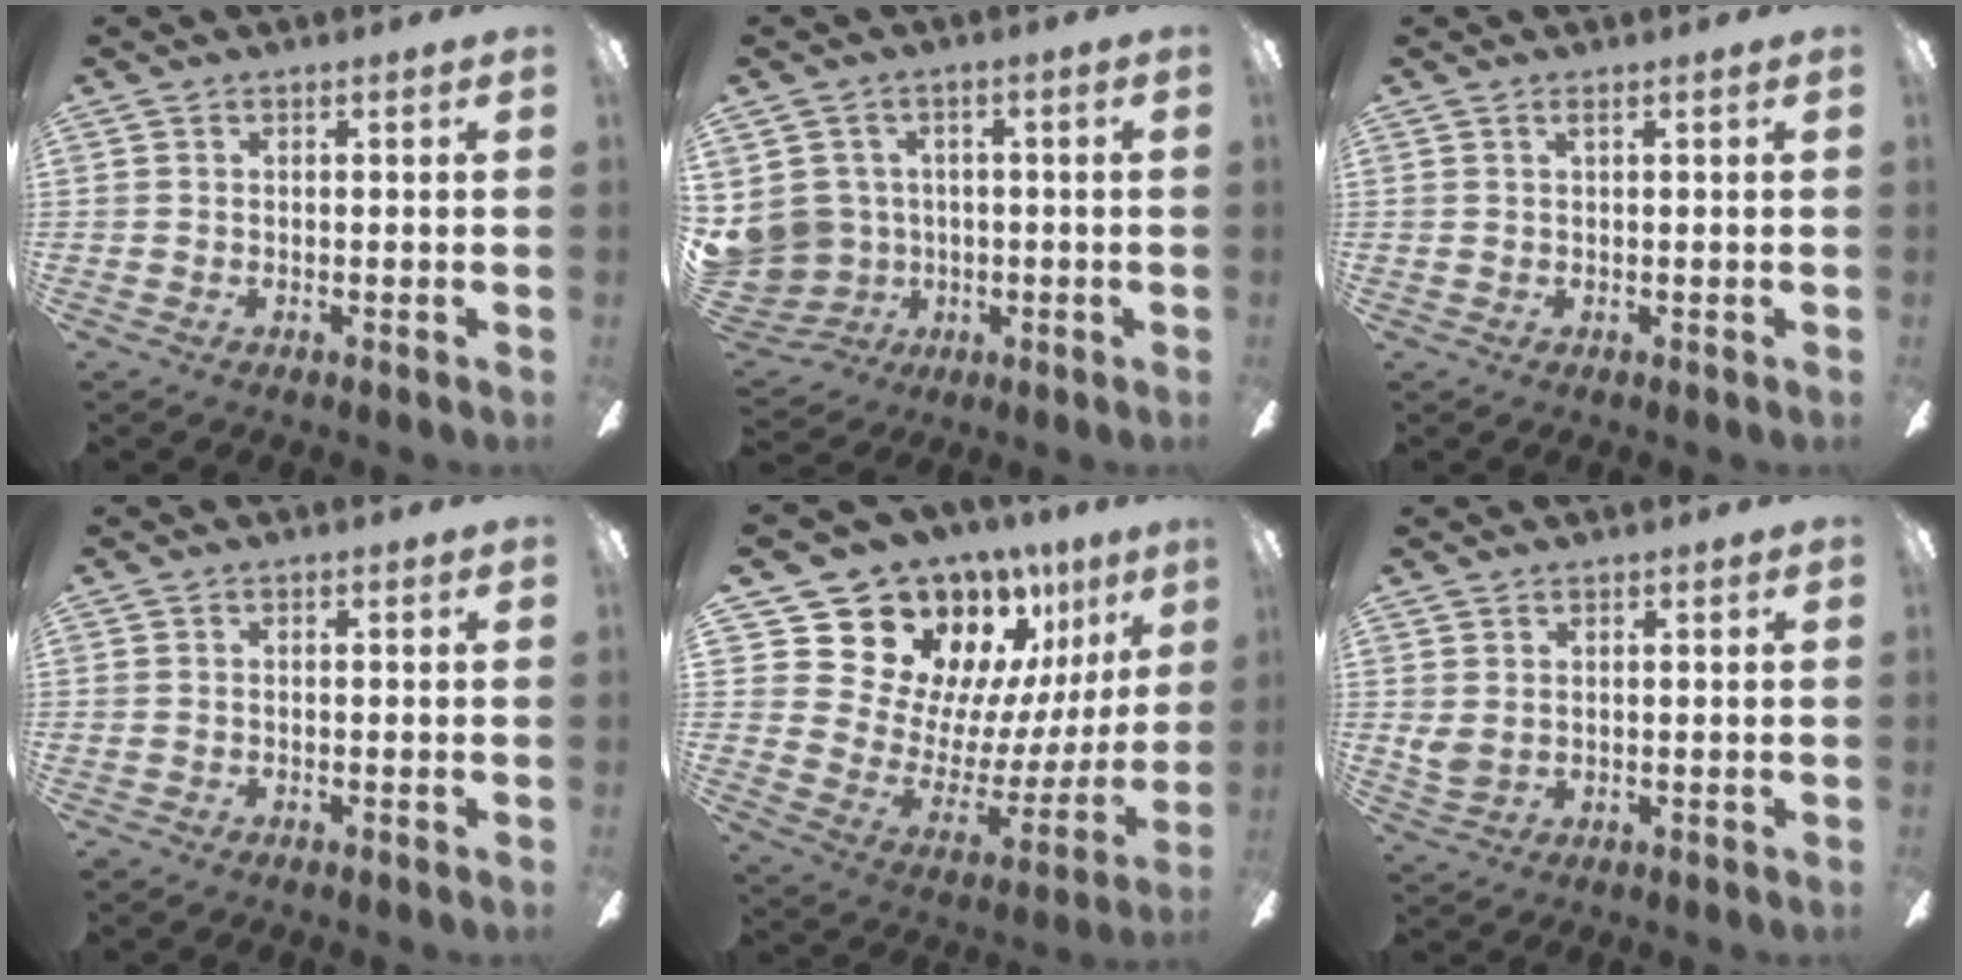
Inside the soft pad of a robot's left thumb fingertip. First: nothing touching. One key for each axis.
{"total": 9.6, "fx": 0.1, "fy": 9.4, "fz": 1.9, "tx": -0.069, "ty": 0.003, "tz": 0.014}
{"total": 0.9, "fx": 0.6, "fy": -0.2, "fz": 0.7, "tx": -0.015, "ty": -0.002, "tz": 0.012}
{"total": 0.0}
{"total": 18.8, "fx": 15.4, "fy": 9.7, "fz": 4.8, "tx": -0.084, "ty": -0.138, "tz": 0.303}
{"total": 2.7, "fx": 1.4, "fy": 1.6, "fz": 1.7, "tx": -0.042, "ty": -0.003, "tz": 0.027}